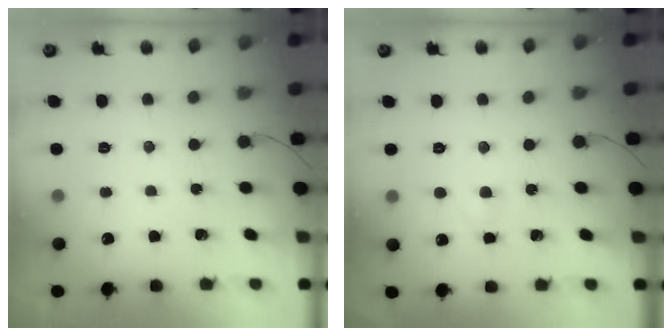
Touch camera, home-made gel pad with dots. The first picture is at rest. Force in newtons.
{"total": 1.8, "press": 1.5, "slide": 0.9}